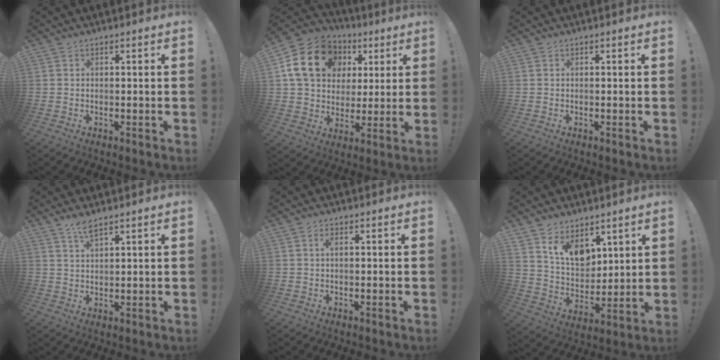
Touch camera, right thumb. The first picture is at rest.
{"total": 20.0, "force": [7.1, 15.0, 11.1], "torque": [-0.174, -0.010, 0.147]}
{"total": 0.0}
{"total": 4.0, "force": [3.0, 0.6, 2.5], "torque": [-0.040, -0.017, 0.051]}
{"total": 1.3, "force": [0.2, 0.3, 1.3], "torque": [-0.021, 0.001, 0.001]}
{"total": 11.3, "force": [7.4, 7.2, 4.7], "torque": [-0.086, -0.048, 0.145]}